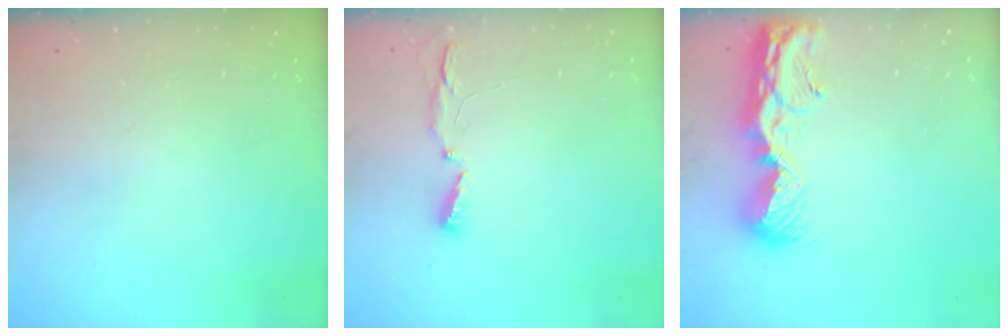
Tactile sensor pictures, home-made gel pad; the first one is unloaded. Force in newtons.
{"total": 3.5, "press": 3.4, "slide": 0.8}
{"total": 12.3, "press": 12.3, "slide": 1.3}